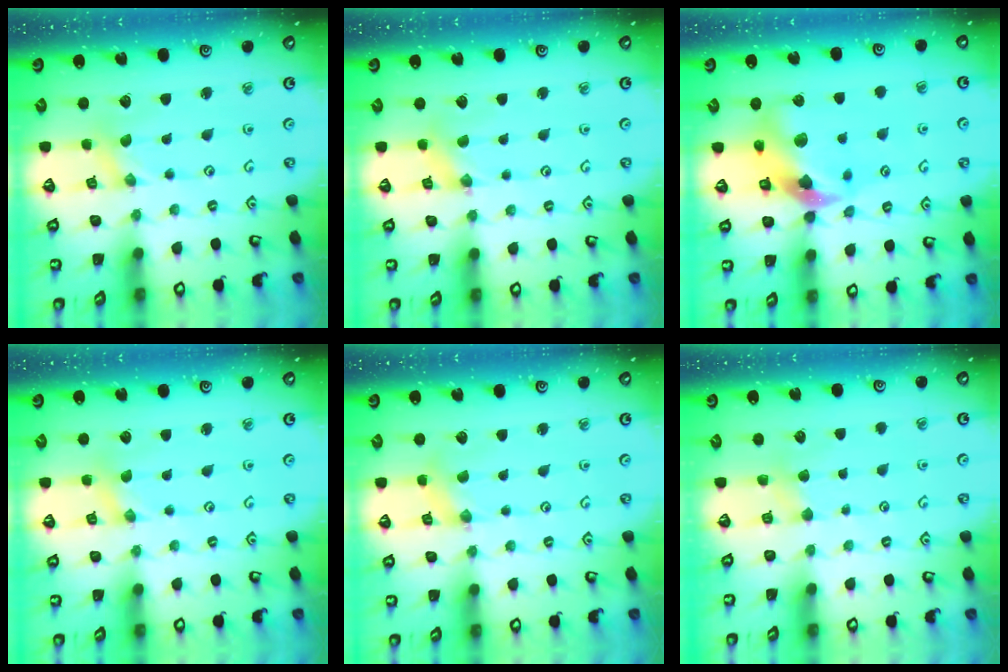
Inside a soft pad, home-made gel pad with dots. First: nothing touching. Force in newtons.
{"total": 1.8, "press": 1.8, "slide": 0.3}
{"total": 12.7, "press": 12.6, "slide": 1.9}
{"total": 1.1, "press": 1.1, "slide": 0.2}
{"total": 2.1, "press": 2.1, "slide": 0.3}
{"total": 2.6, "press": 2.6, "slide": 0.5}